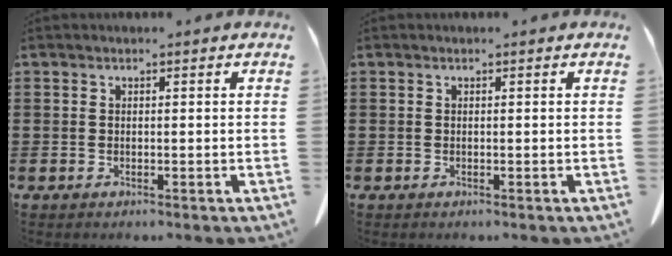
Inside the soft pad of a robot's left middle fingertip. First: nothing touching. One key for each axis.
{"total": 0.0}